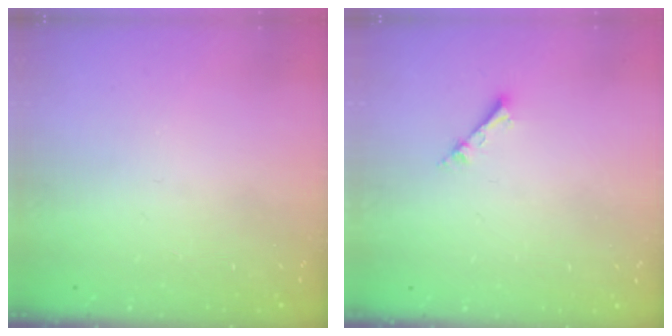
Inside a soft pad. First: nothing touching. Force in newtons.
{"total": 2.1, "press": 2.1, "slide": 0.3}